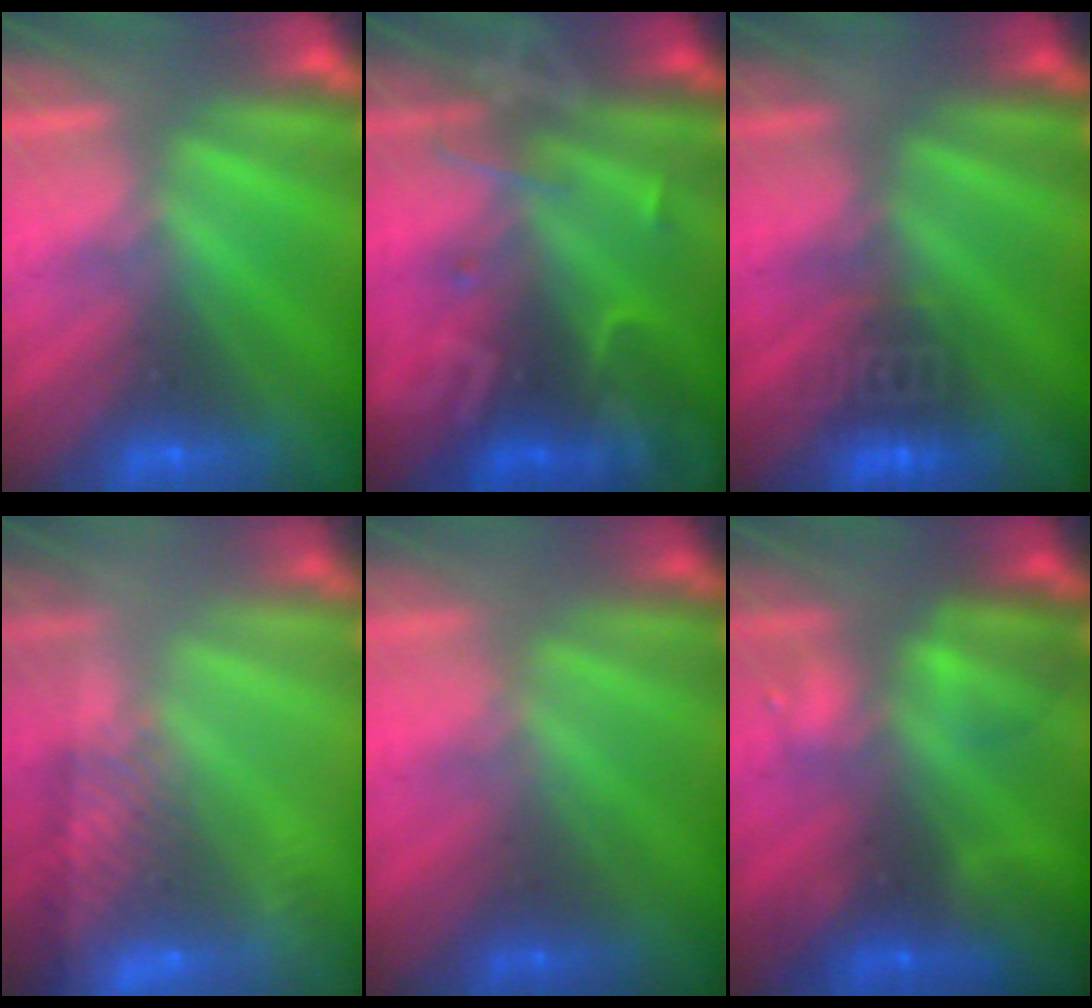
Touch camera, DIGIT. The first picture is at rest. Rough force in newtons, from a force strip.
{"total": 2.5}
{"total": 3.3}
{"total": 8.5}
{"total": 1.5}
{"total": 7.3}